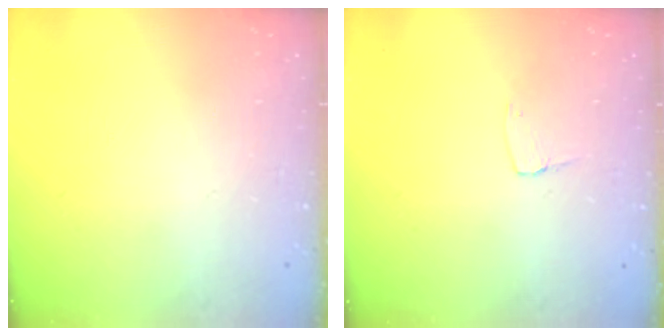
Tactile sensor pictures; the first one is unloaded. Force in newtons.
{"total": 2.9, "press": 2.9, "slide": 0.3}